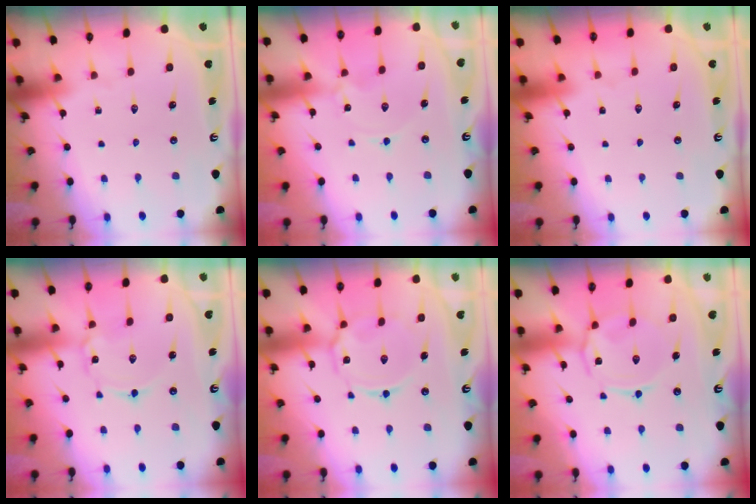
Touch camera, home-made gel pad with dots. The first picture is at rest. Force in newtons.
{"total": 0.0}
{"total": 1.6, "press": 1.6, "slide": 0.1}
{"total": 2.0, "press": 2.0, "slide": 0.2}
{"total": 6.7, "press": 6.7, "slide": 0.6}
{"total": 5.6, "press": 5.6, "slide": 0.6}